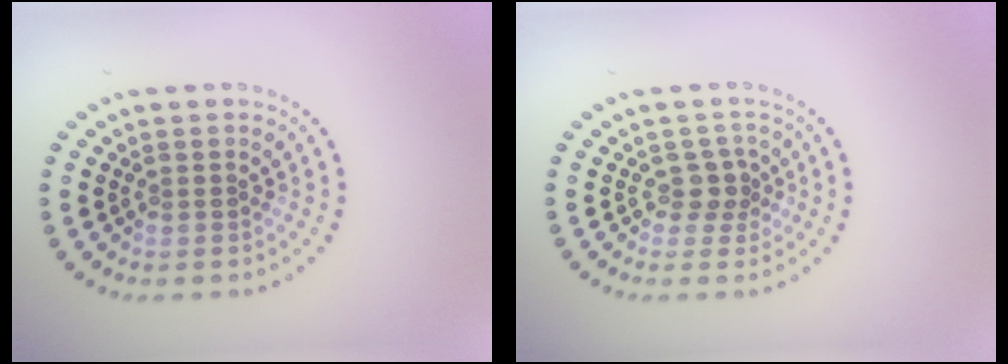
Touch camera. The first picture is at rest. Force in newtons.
{"total": 1.8, "press": 1.5, "slide": 1.1}